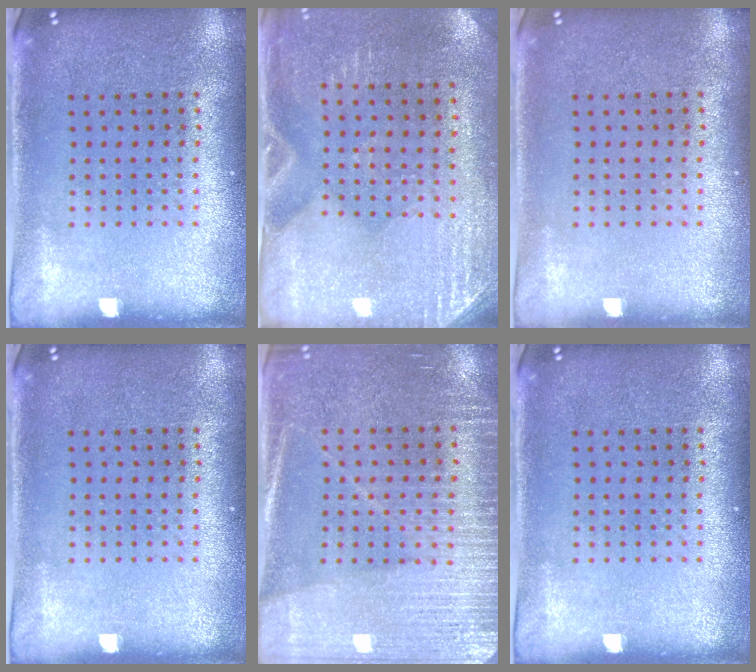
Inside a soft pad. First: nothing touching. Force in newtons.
{"total": 2.9, "press": 2.5, "slide": 1.3}
{"total": 0.0}
{"total": 0.0}
{"total": 3.3, "press": 3.0, "slide": 1.2}
{"total": 0.0}